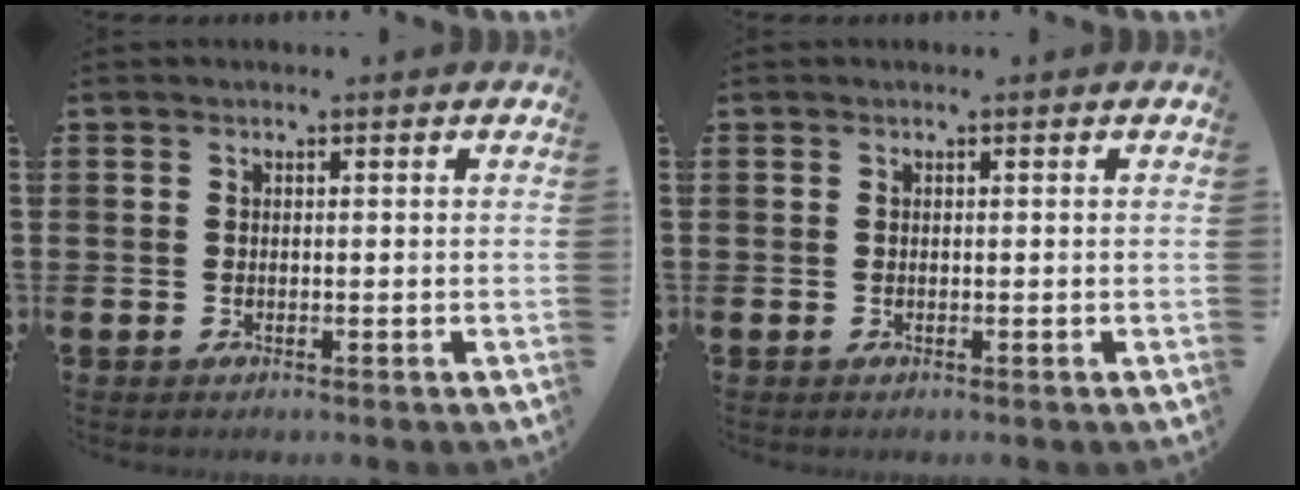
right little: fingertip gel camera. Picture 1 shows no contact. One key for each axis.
{"total": 0.0}